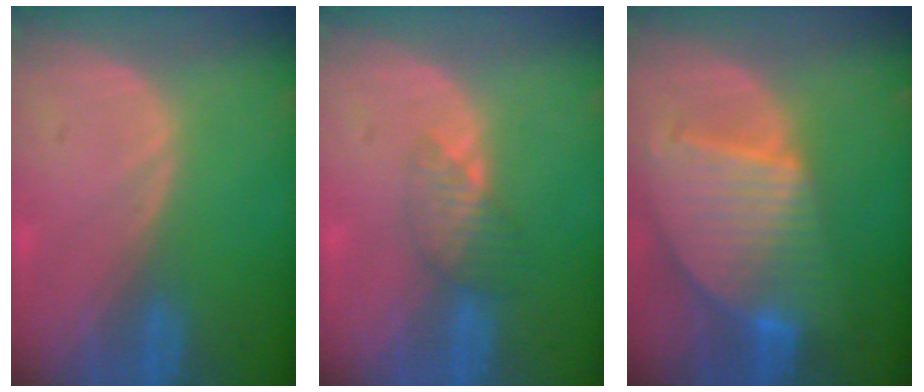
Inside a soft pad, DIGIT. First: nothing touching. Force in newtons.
{"total": 3.4, "press": 3.1, "slide": 1.5}
{"total": 9.6, "press": 8.3, "slide": 4.8}